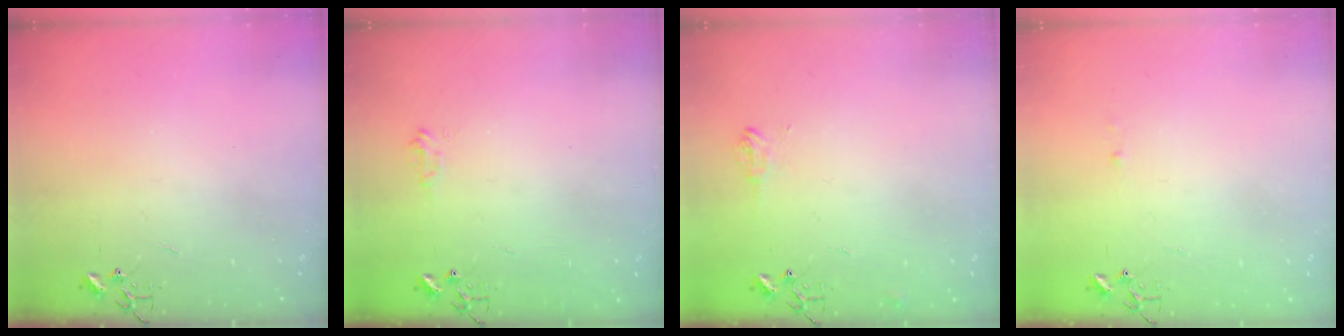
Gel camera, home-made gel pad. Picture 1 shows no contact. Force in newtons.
{"total": 6.3, "press": 6.3, "slide": 0.8}
{"total": 7.2, "press": 7.1, "slide": 0.9}
{"total": 1.8, "press": 1.8, "slide": 0.2}